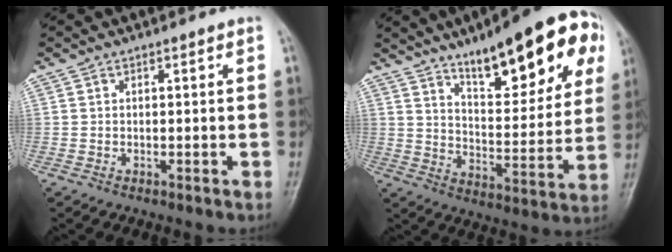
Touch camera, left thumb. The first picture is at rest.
{"total": 22.2, "force": [12.3, 6.8, 17.2], "torque": [-0.205, -0.039, 0.186]}